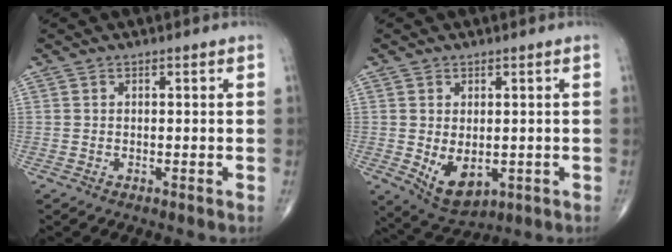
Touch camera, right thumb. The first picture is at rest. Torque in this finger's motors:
{"motor_torque": [-0.18, 0.44, 0.52, 0.30, 0.19]}